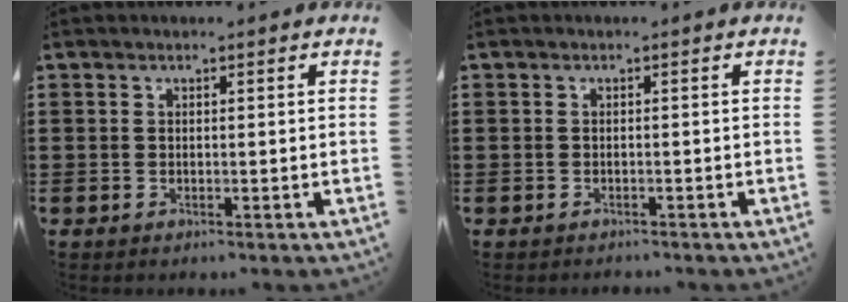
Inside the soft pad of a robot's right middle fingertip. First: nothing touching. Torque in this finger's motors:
{"motor_torque": [1.09, 0.31, -0.02, 0.01]}